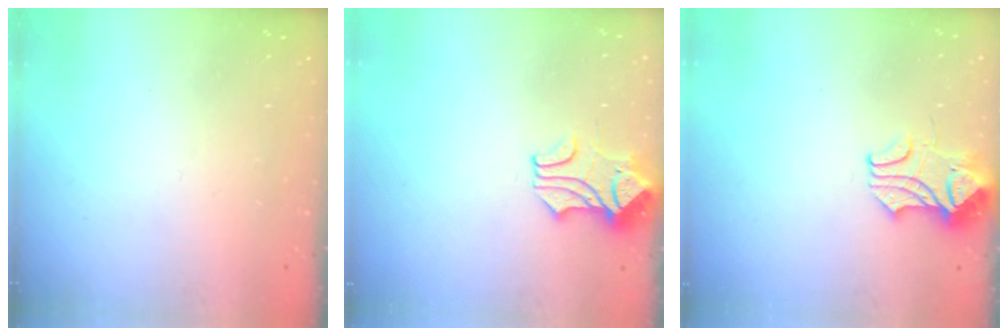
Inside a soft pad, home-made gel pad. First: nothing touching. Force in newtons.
{"total": 1.5, "press": 1.2, "slide": 1.0}
{"total": 2.0, "press": 1.9, "slide": 0.8}